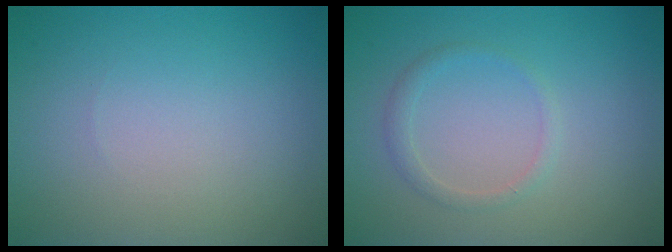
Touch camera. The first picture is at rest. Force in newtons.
{"total": 1.3, "press": 1.3, "slide": 0.0}